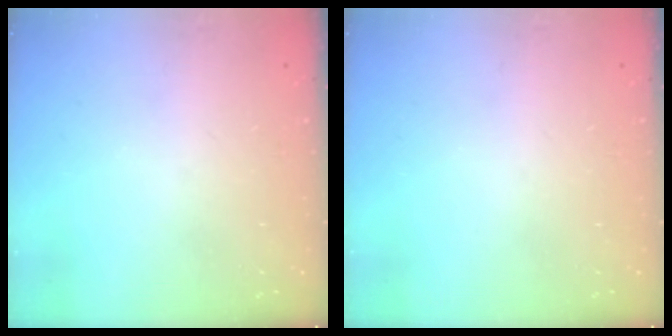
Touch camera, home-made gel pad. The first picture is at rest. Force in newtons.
{"total": 0.0}